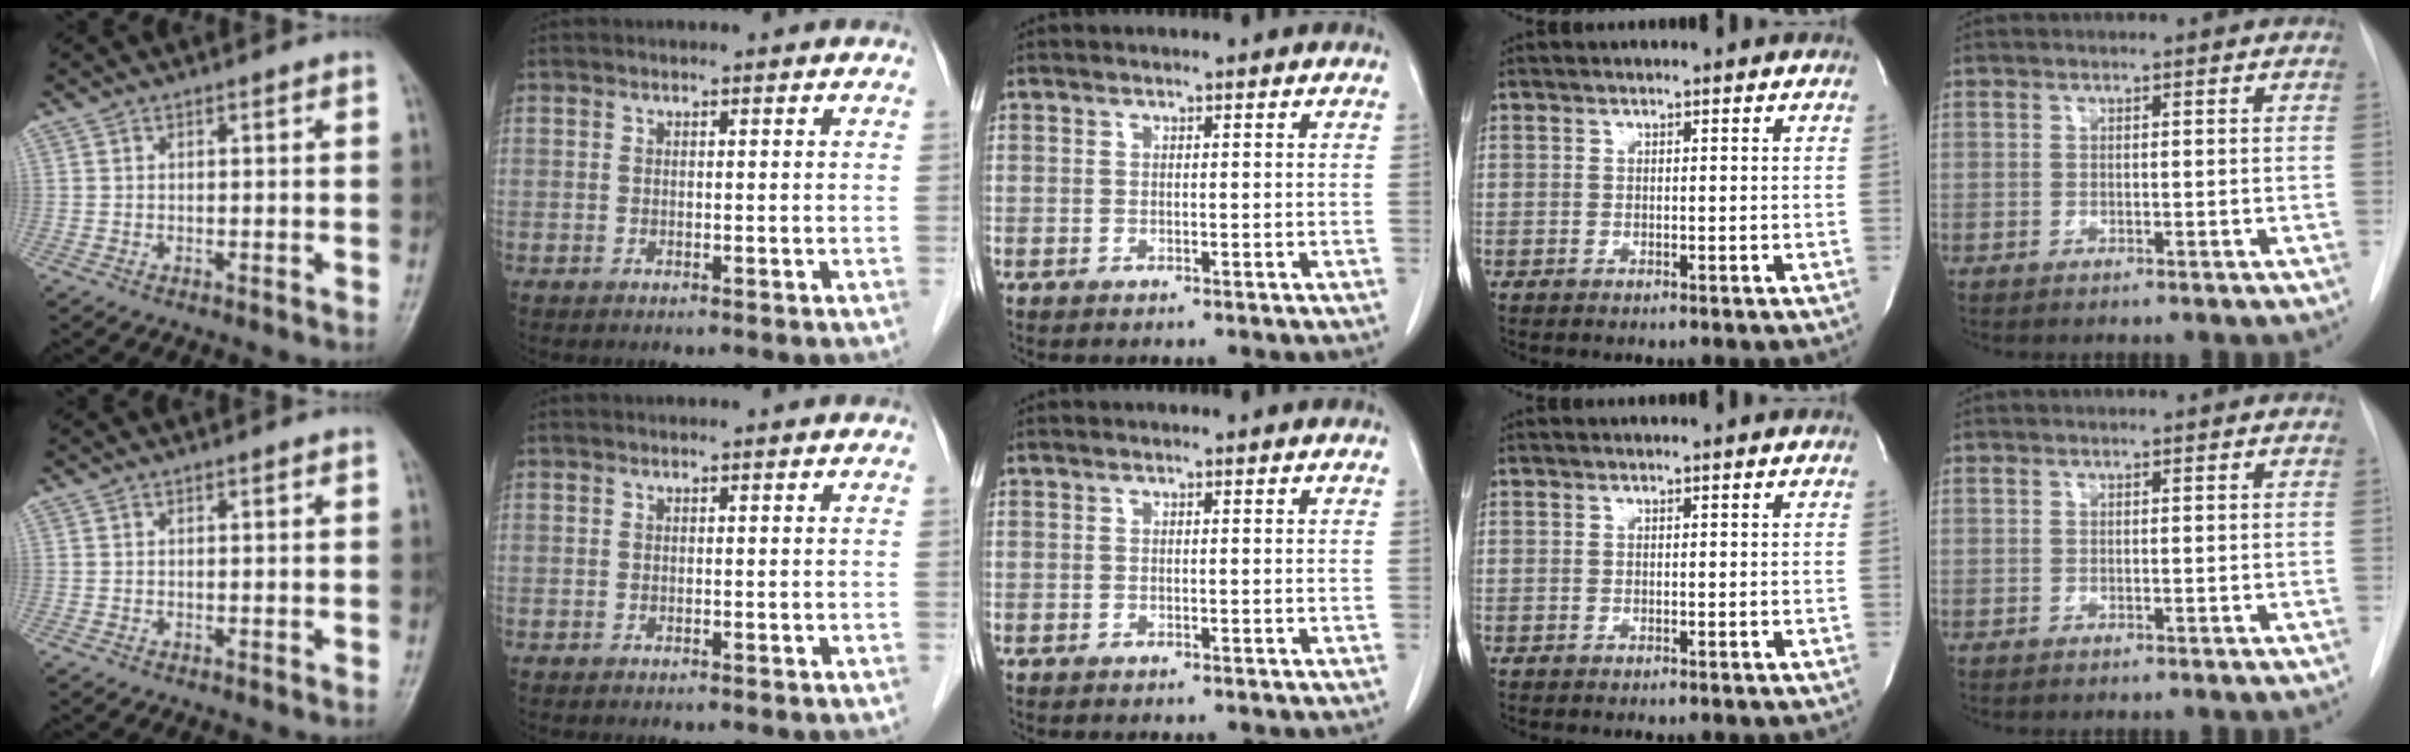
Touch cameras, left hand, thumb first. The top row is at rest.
{}